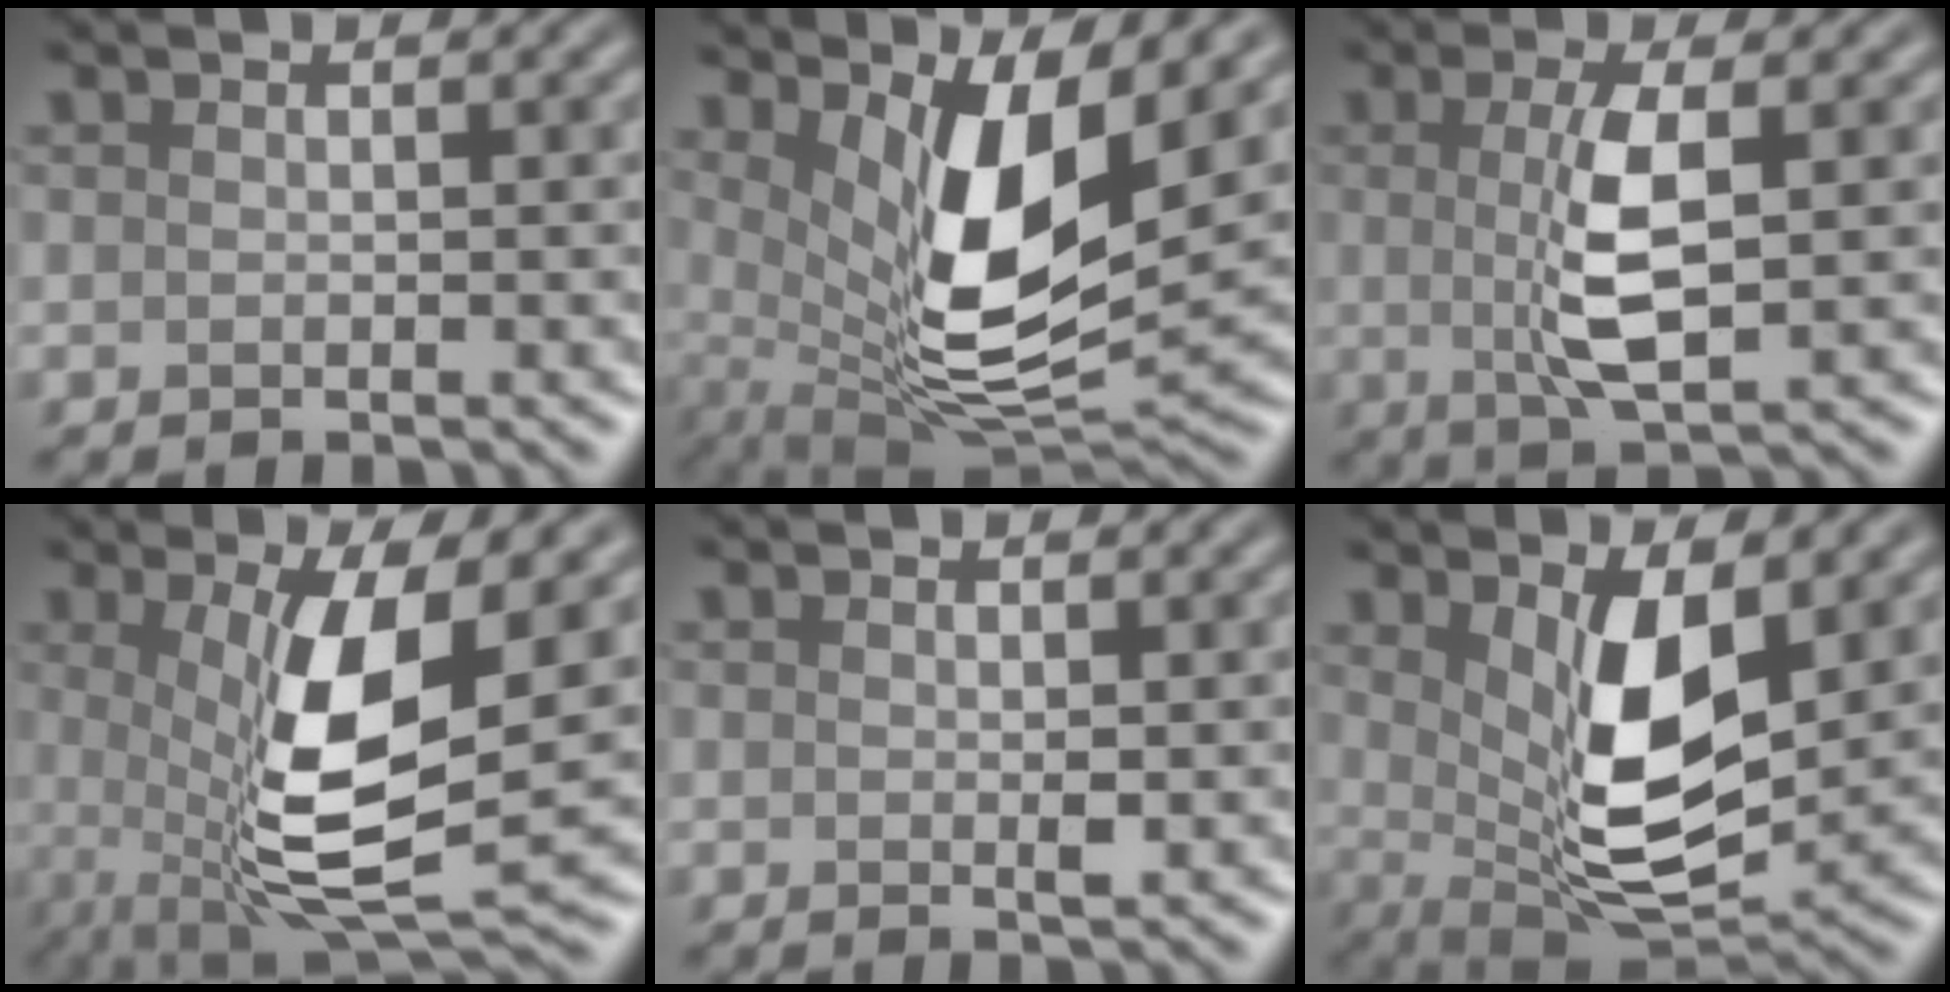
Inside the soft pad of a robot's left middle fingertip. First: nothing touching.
{"total": 9.8, "force": [2.9, 3.1, 8.9], "torque": [-0.164, -0.022, 0.060]}
{"total": 4.8, "force": [0.0, 1.1, 4.7], "torque": [-0.100, -0.007, 0.006]}
{"total": 9.7, "force": [0.4, 2.8, 9.2], "torque": [-0.161, -0.016, 0.010]}
{"total": 0.7, "force": [0.0, 0.0, 0.7], "torque": [-0.017, -0.003, 0.000]}
{"total": 8.1, "force": [1.8, 3.2, 7.2], "torque": [-0.140, -0.022, 0.037]}